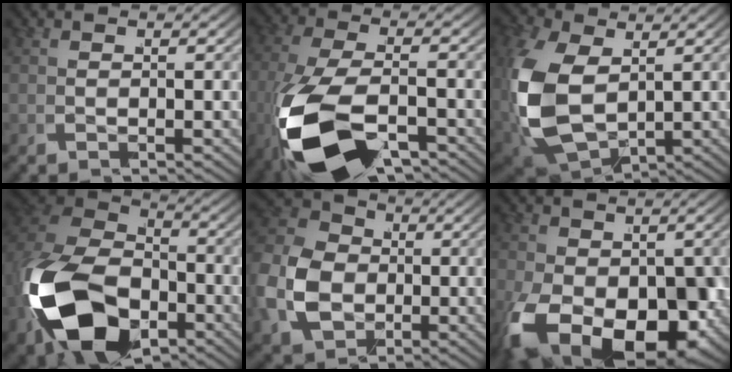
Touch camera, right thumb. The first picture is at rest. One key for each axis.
{"total": 12.7, "fx": -6.1, "fy": 6.3, "fz": 9.2, "tx": -0.217, "ty": -0.039, "tz": -0.077}
{"total": 10.7, "fx": -1.8, "fy": 7.6, "fz": 7.3, "tx": -0.221, "ty": -0.055, "tz": -0.004}
{"total": 17.4, "fx": -5.0, "fy": 12.3, "fz": 11.4, "tx": -0.274, "ty": -0.063, "tz": -0.064}
{"total": 10.2, "fx": -1.6, "fy": 8.1, "fz": 5.9, "tx": -0.159, "ty": -0.031, "tz": -0.021}
{"total": 15.6, "fx": -6.1, "fy": 9.9, "fz": 10.4, "tx": -0.206, "ty": -0.079, "tz": -0.064}